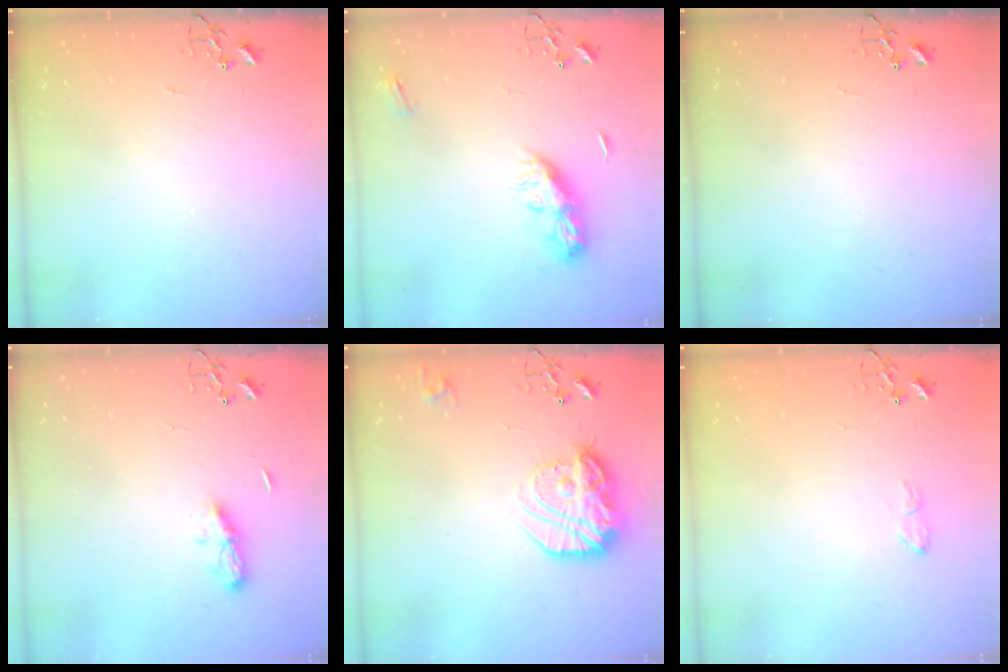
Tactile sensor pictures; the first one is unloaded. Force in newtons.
{"total": 9.3, "press": 9.3, "slide": 0.1}
{"total": 0.0}
{"total": 6.3, "press": 6.3, "slide": 0.6}
{"total": 20.4, "press": 20.3, "slide": 1.8}
{"total": 5.8, "press": 5.7, "slide": 0.7}